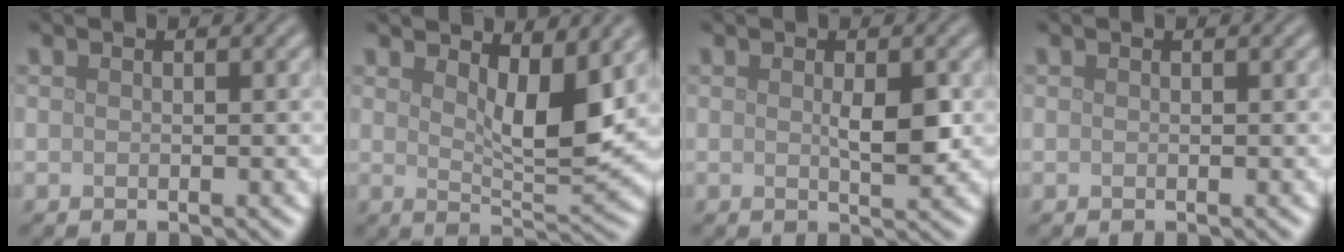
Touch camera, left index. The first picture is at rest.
{"total": 5.4, "force": [2.5, 1.8, 4.4], "torque": [-0.069, -0.011, 0.043]}
{"total": 2.4, "force": [0.2, 0.8, 2.2], "torque": [-0.042, -0.004, 0.005]}
{"total": 0.0}